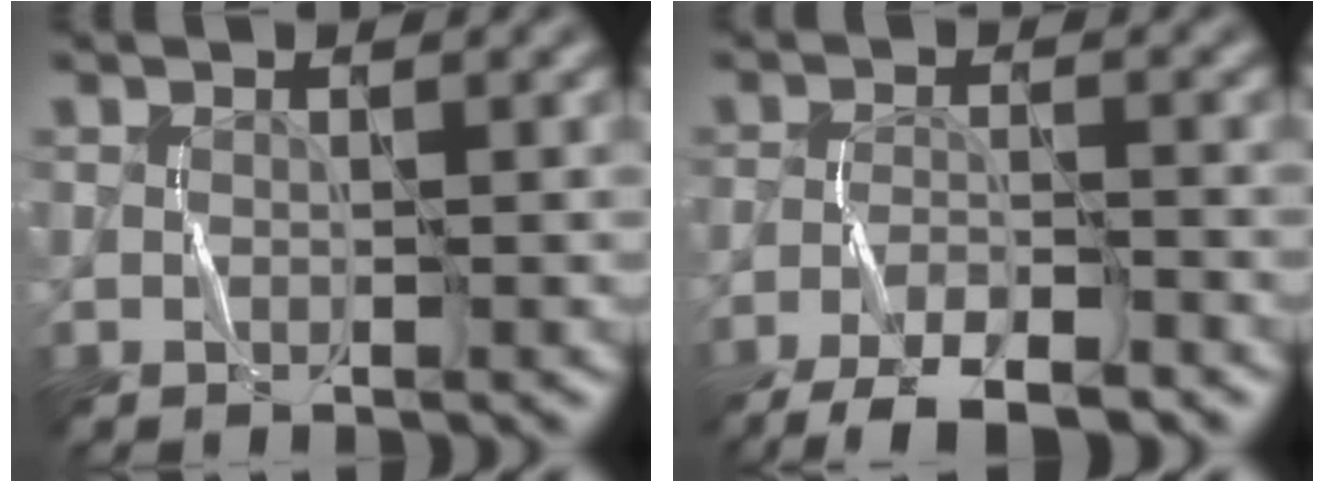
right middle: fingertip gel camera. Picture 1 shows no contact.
{"total": 7.2, "force": [-5.9, 1.5, 3.8], "torque": [-0.065, -0.015, -0.101]}